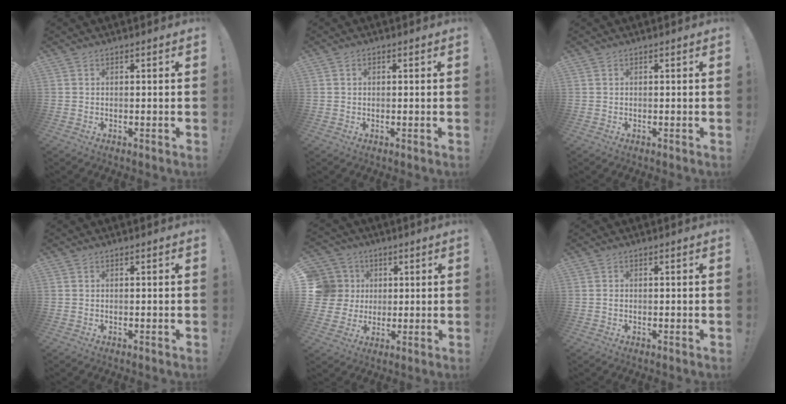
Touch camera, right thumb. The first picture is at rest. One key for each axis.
{"total": 0.6, "fx": 0.1, "fy": 0.5, "fz": 0.3, "tx": -0.008, "ty": 0.005, "tz": 0.003}
{"total": 0.0}
{"total": 0.0}
{"total": 11.2, "fx": 2.1, "fy": 10.5, "fz": 3.5, "tx": -0.058, "ty": -0.005, "tz": 0.048}
{"total": 0.0}